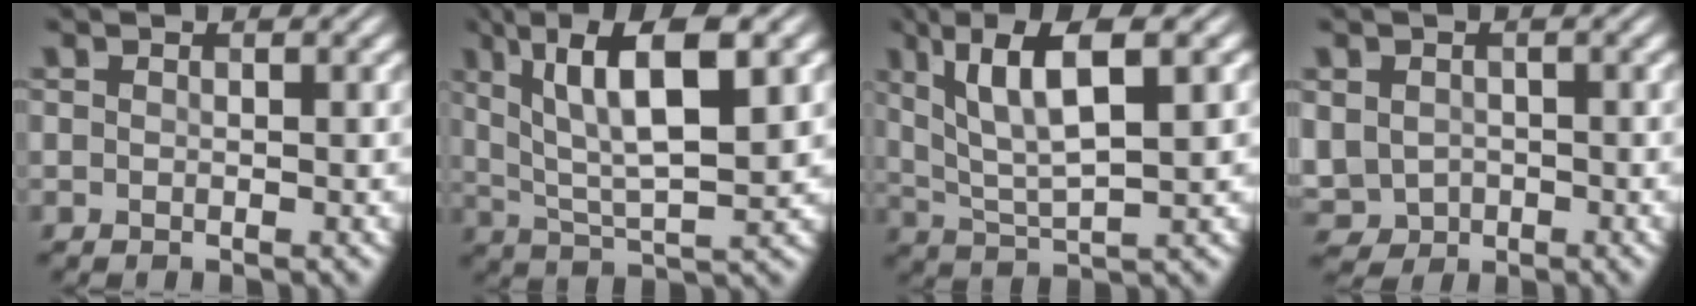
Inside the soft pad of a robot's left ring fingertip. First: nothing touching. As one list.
[{"total": 10.2, "force": [4.0, 3.0, 8.9], "torque": [-0.154, 0.008, 0.072]}, {"total": 8.2, "force": [3.3, 2.3, 7.2], "torque": [-0.134, 0.010, 0.062]}, {"total": 3.9, "force": [-0.5, 3.4, 1.7], "torque": [-0.042, -0.009, -0.003]}]